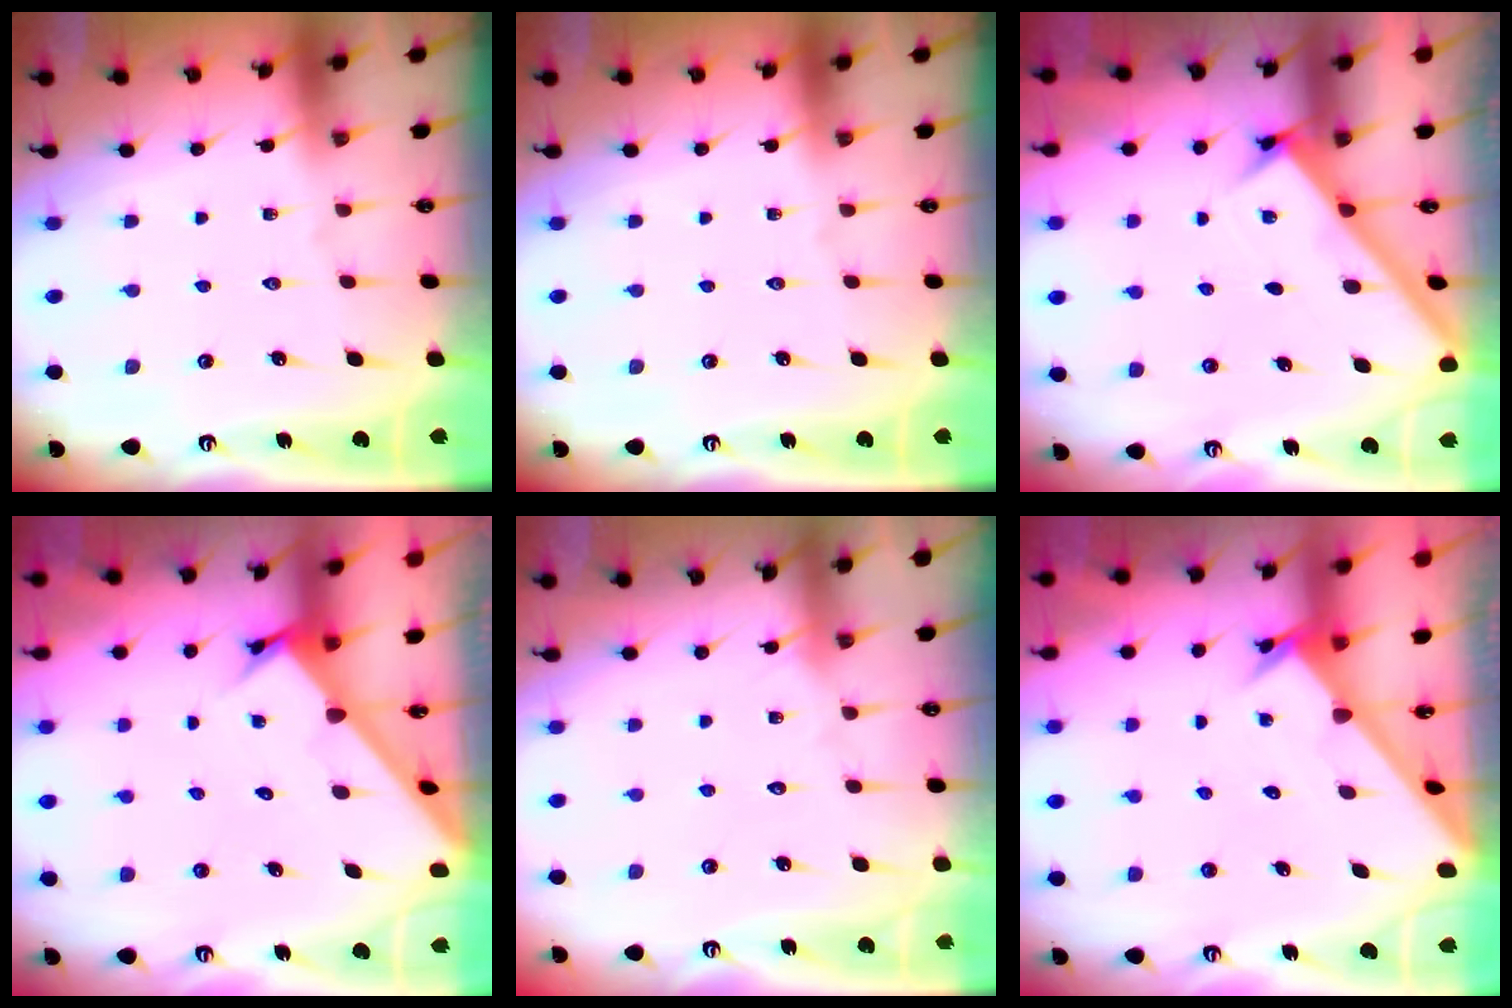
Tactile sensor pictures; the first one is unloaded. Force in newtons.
{"total": 0.0}
{"total": 2.7, "press": 2.7, "slide": 0.3}
{"total": 2.5, "press": 2.5, "slide": 0.2}
{"total": 5.2, "press": 5.2, "slide": 0.6}
{"total": 2.6, "press": 2.6, "slide": 0.2}